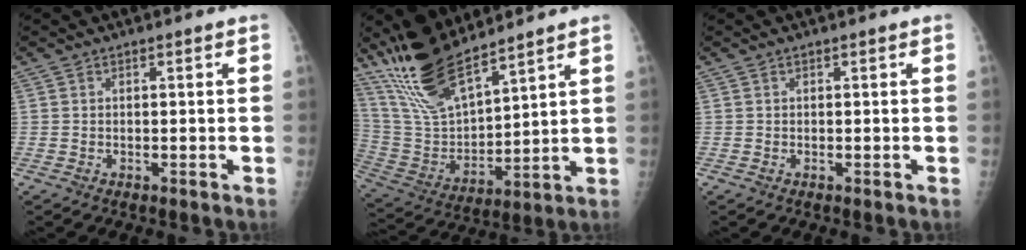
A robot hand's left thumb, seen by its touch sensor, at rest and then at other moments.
{"total": 15.8, "force": [13.2, 3.8, 7.9], "torque": [-0.134, -0.067, 0.271]}
{"total": 0.0}